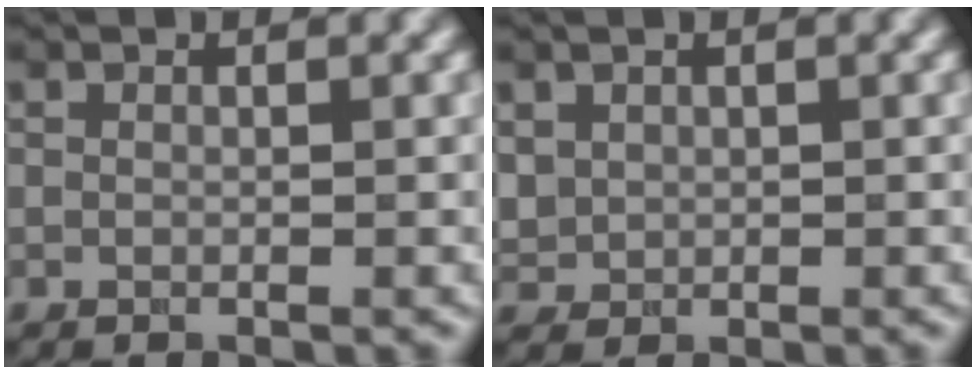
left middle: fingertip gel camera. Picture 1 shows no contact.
{"total": 1.4, "force": [0.5, 1.2, 0.3], "torque": [-0.011, -0.003, 0.015]}